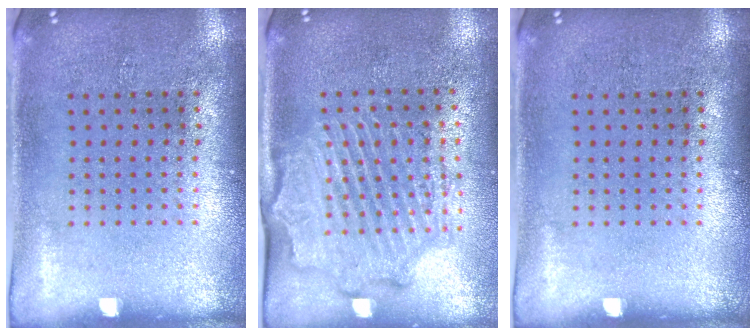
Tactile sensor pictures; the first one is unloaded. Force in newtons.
{"total": 2.1, "press": 2.1, "slide": 0.4}
{"total": 0.0}